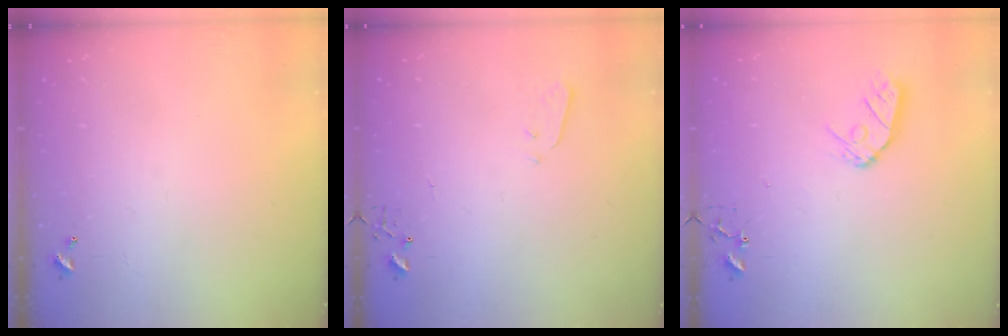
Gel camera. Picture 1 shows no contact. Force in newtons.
{"total": 2.2, "press": 2.1, "slide": 0.3}
{"total": 9.1, "press": 9.1, "slide": 0.9}